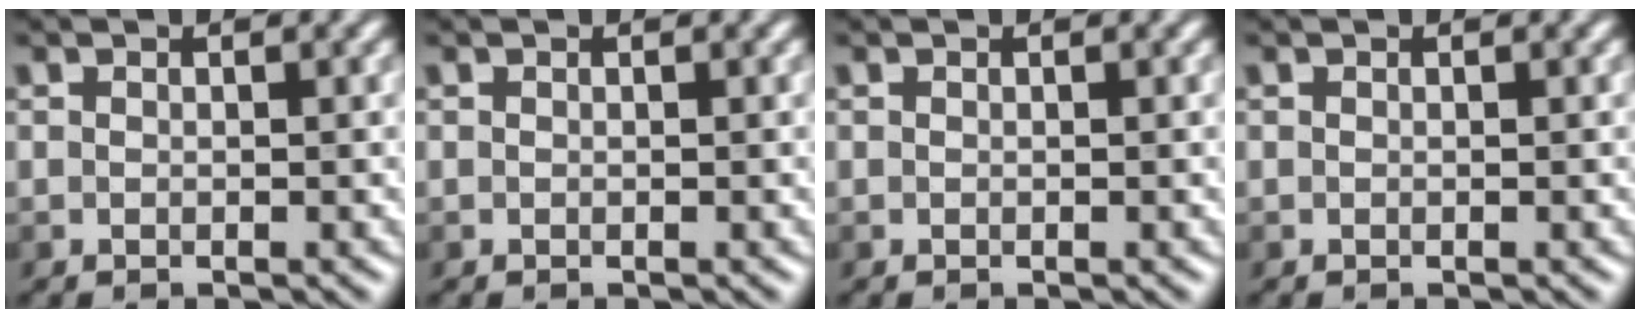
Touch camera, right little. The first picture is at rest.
{"total": 0.0}
{"total": 0.0}
{"total": 0.0}